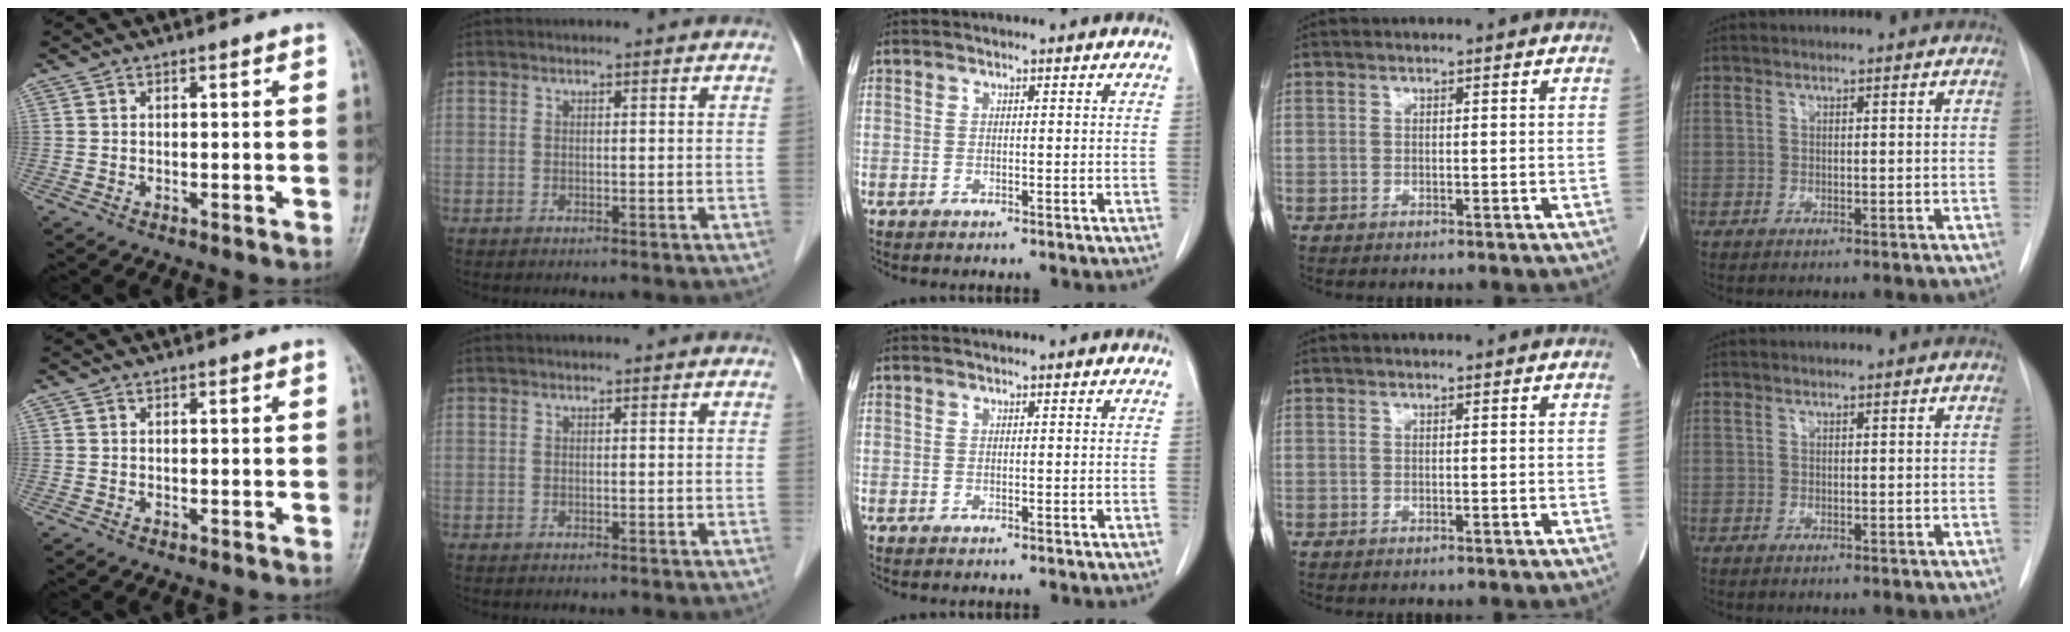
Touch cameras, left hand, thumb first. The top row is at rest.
{}